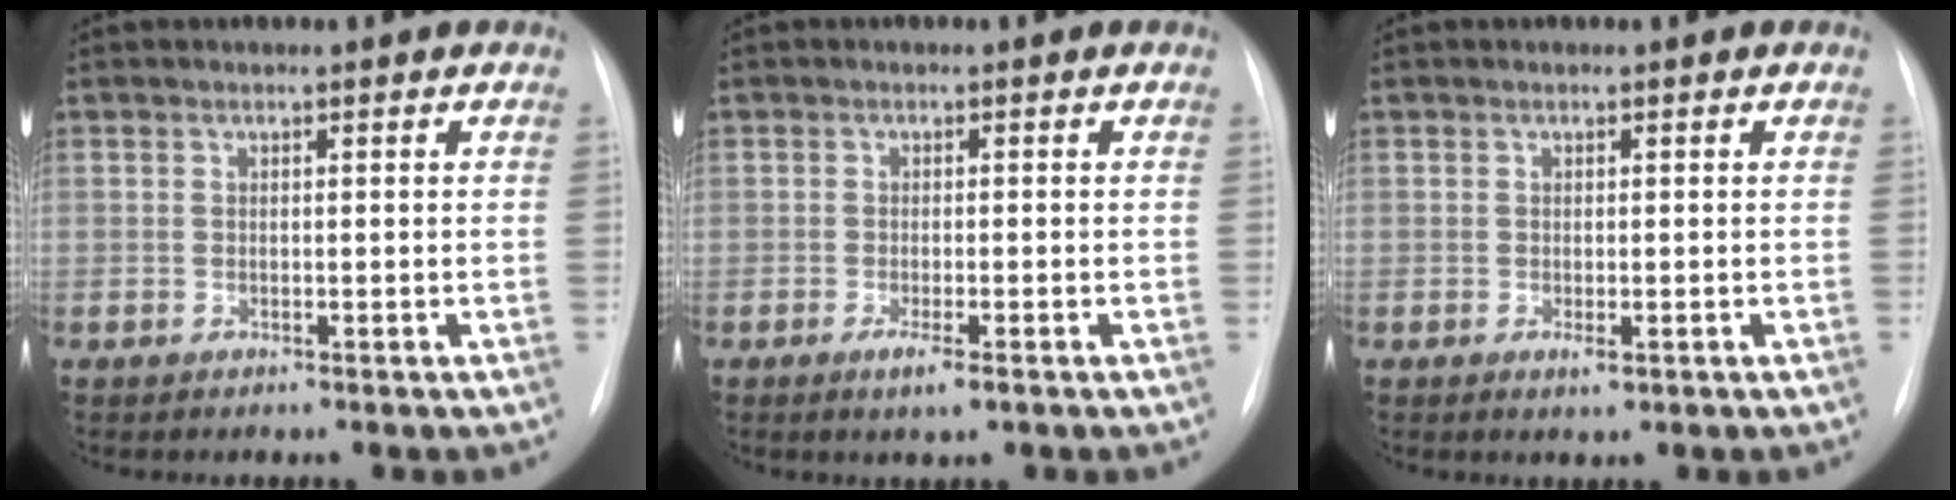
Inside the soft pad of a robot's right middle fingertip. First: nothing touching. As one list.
[{"total": 2.5, "force": [-1.4, 0.3, 2.1], "torque": [-0.037, -0.005, -0.021]}, {"total": 1.1, "force": [-0.4, 0.3, 1.0], "torque": [-0.016, -0.003, -0.006]}]